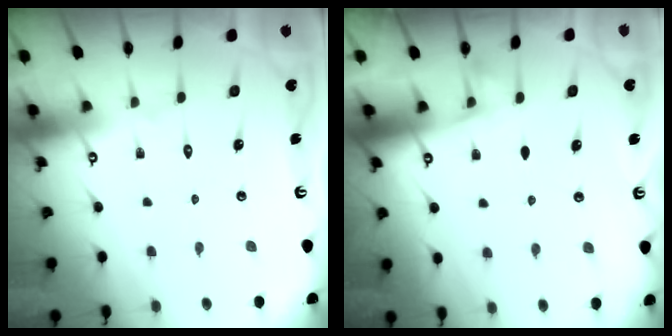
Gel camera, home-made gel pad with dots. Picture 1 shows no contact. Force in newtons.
{"total": 3.0, "press": 3.0, "slide": 0.4}